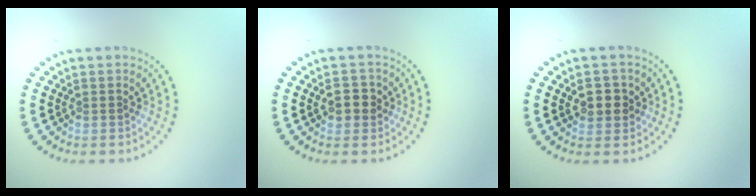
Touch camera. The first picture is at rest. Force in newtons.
{"total": 2.4, "press": 2.4, "slide": 0.5}
{"total": 2.4, "press": 2.4, "slide": 0.4}